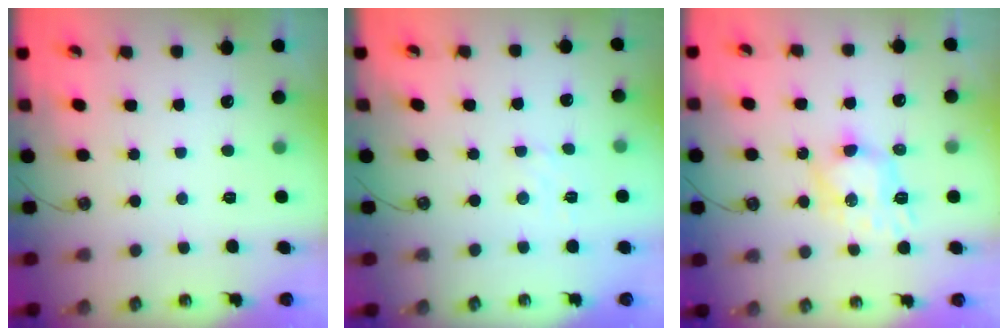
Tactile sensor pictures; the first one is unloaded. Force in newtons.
{"total": 2.5, "press": 2.4, "slide": 0.5}
{"total": 7.7, "press": 7.7, "slide": 0.2}